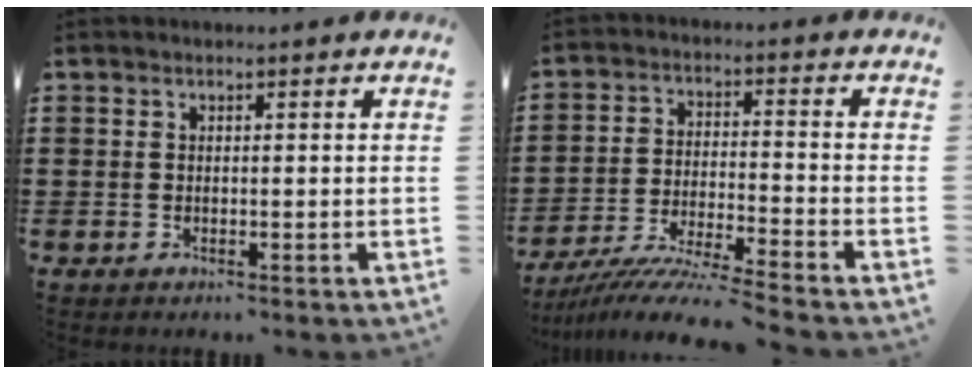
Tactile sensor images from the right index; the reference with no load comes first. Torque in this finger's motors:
{"motor_torque": [0.79, 1.35, 0.28, 0.08]}